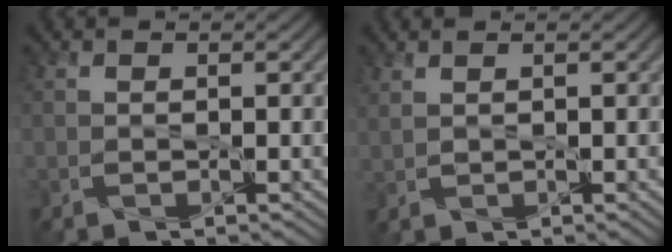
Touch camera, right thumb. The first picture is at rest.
{"total": 1.5, "force": [1.0, 0.5, 1.0], "torque": [-0.026, 0.001, 0.028]}